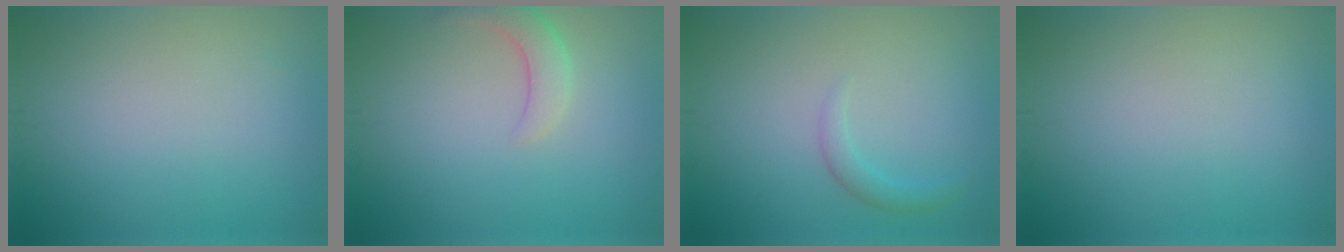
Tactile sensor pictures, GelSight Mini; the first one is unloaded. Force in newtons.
{"total": 2.4, "press": 2.4, "slide": 0.2}
{"total": 1.5, "press": 1.5, "slide": 0.0}
{"total": 0.0}